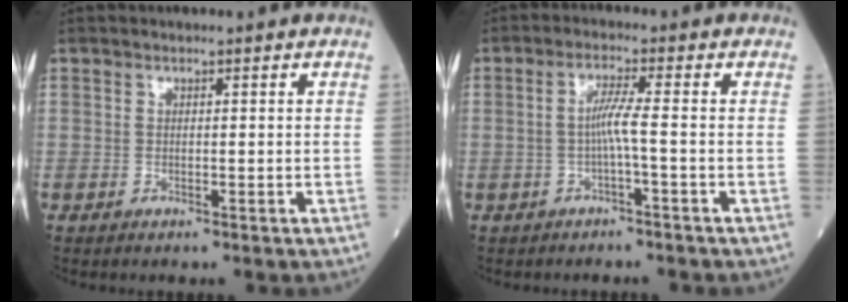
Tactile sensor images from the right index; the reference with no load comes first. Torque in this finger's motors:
{"motor_torque": [0.48, -0.21, 0.27, 0.10]}